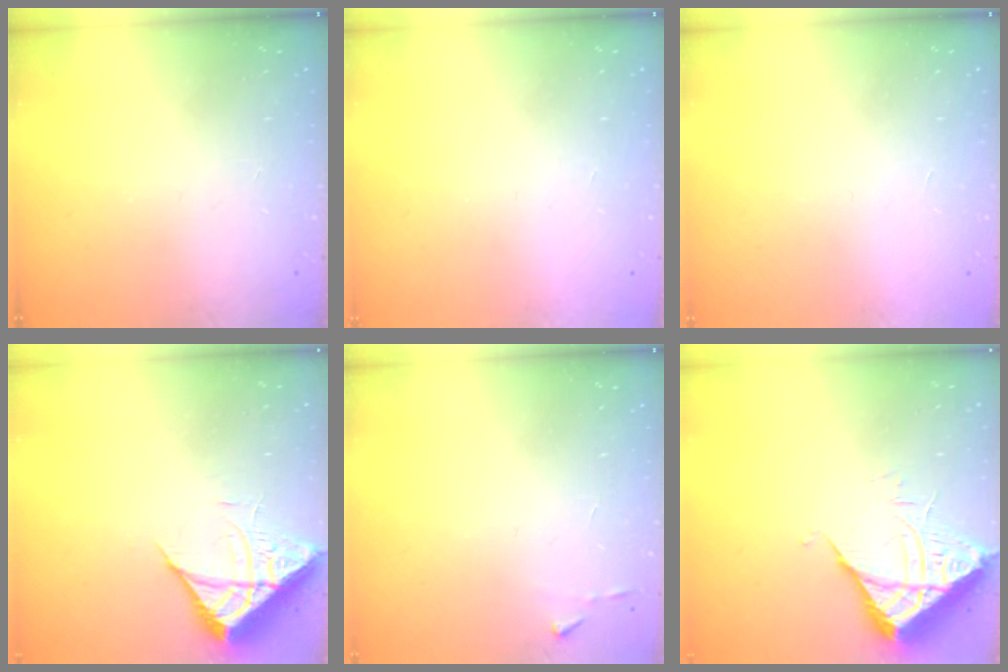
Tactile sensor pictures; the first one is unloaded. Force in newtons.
{"total": 1.5, "press": 1.5, "slide": 0.1}
{"total": 1.6, "press": 1.6, "slide": 0.1}
{"total": 7.3, "press": 7.2, "slide": 0.3}
{"total": 3.2, "press": 3.2, "slide": 0.4}
{"total": 7.0, "press": 7.0, "slide": 0.6}